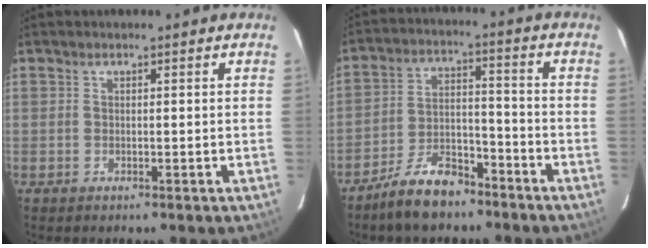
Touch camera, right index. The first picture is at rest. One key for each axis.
{"total": 9.0, "fx": -7.1, "fy": 3.5, "fz": 4.3, "tx": -0.084, "ty": 0.003, "tz": -0.133}